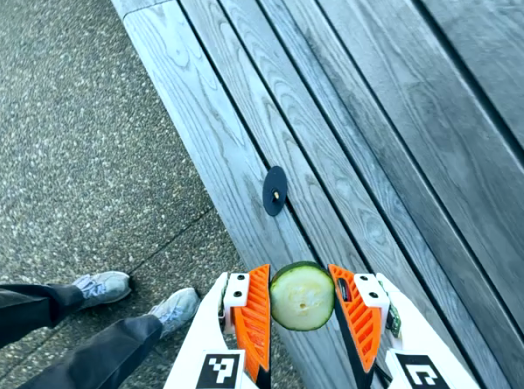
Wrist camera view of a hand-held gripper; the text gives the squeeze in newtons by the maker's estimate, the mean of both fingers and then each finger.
{"total": 11.2, "left": 11.5, "right": 11.0}